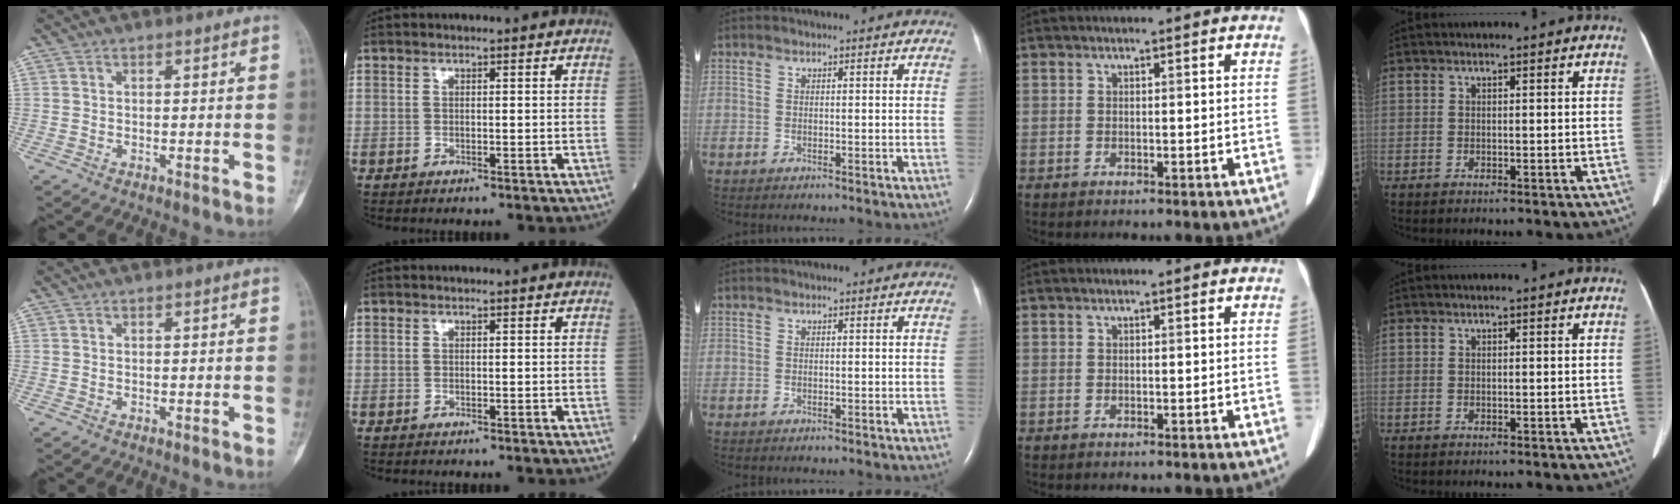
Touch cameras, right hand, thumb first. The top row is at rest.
{}